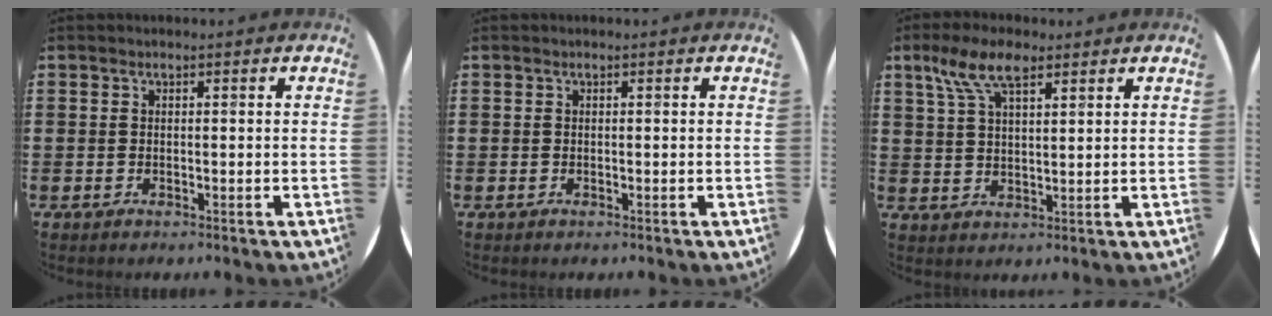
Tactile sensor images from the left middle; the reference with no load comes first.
{"total": 0.0}
{"total": 7.1, "force": [4.5, 2.9, 4.6], "torque": [-0.102, 0.008, 0.081]}